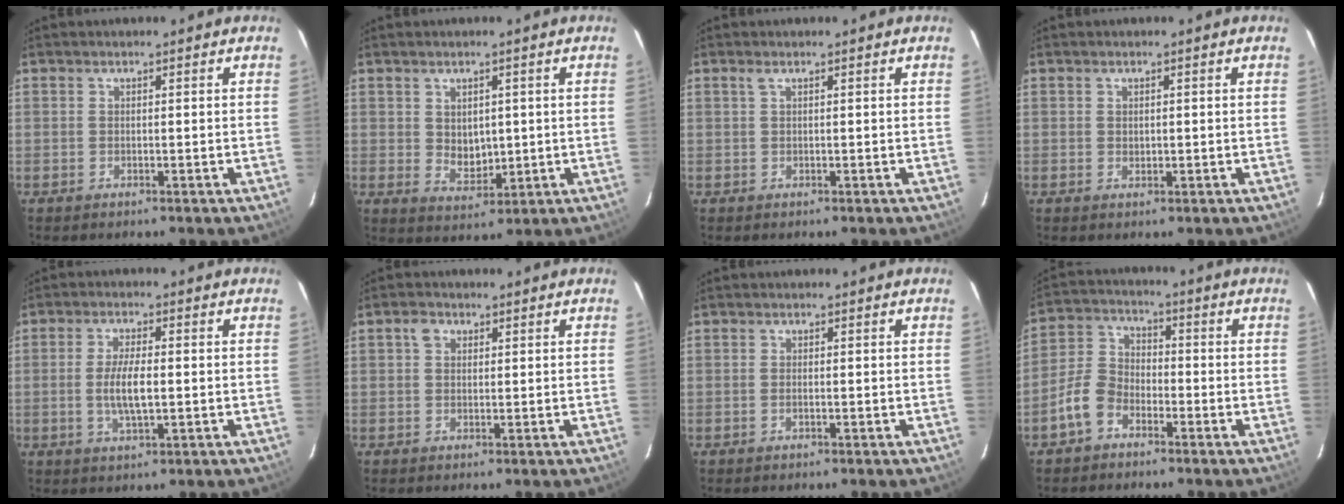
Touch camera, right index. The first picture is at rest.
{"total": 4.6, "force": [0.9, 3.7, 2.7], "torque": [-0.042, -0.004, 0.027]}
{"total": 0.6, "force": [0.3, -0.1, 0.5], "torque": [-0.012, 0.004, 0.005]}
{"total": 0.8, "force": [0.2, 0.7, 0.3], "torque": [-0.003, 0.000, 0.006]}
{"total": 5.8, "force": [-0.6, 1.6, 5.5], "torque": [-0.109, -0.005, -0.009]}
{"total": 2.2, "force": [0.8, 1.8, 1.0], "torque": [-0.017, 0.010, 0.013]}
{"total": 0.7, "force": [-0.2, 0.2, 0.6], "torque": [-0.014, 0.001, -0.005]}
{"total": 7.0, "force": [-4.1, 4.7, 3.2], "torque": [-0.074, 0.021, -0.087]}